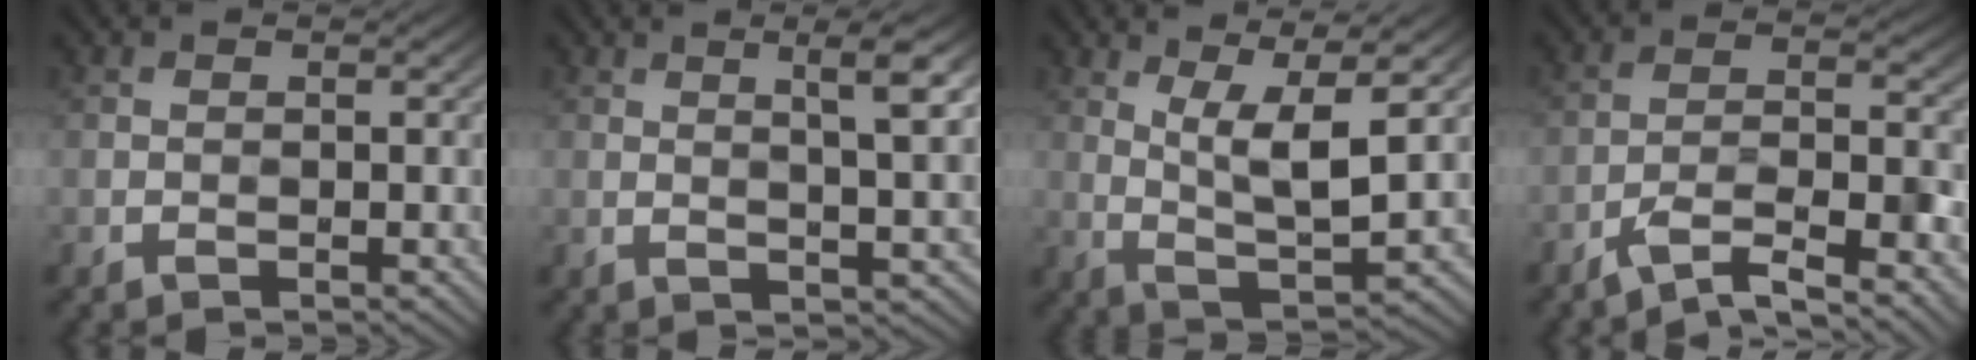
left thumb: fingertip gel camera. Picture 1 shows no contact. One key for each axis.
{"total": 4.4, "fx": 2.3, "fy": 0.1, "fz": 3.8, "tx": -0.061, "ty": 0.010, "tz": 0.042}
{"total": 6.4, "fx": 3.2, "fy": 0.9, "fz": 5.5, "tx": -0.111, "ty": 0.004, "tz": 0.068}
{"total": 7.0, "fx": -4.5, "fy": 1.8, "fz": 5.1, "tx": -0.091, "ty": 0.002, "tz": -0.075}